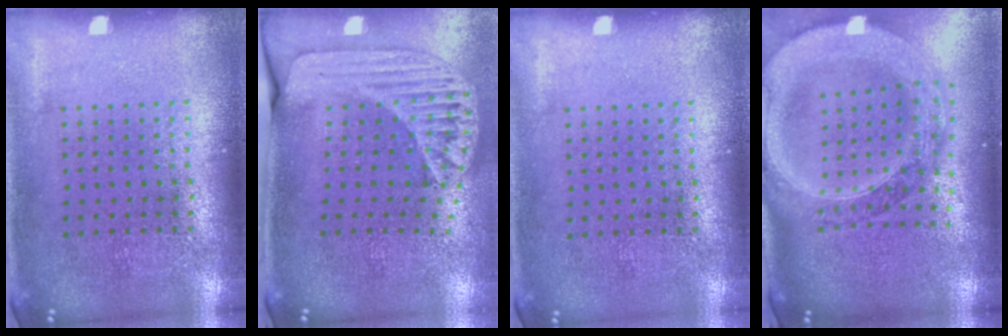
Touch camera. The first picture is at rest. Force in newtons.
{"total": 1.8, "press": 1.5, "slide": 1.0}
{"total": 0.0}
{"total": 3.3, "press": 2.7, "slide": 1.9}